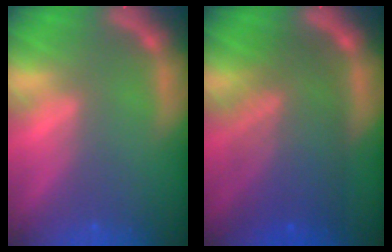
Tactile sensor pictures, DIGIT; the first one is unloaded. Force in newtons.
{"total": 9.1}